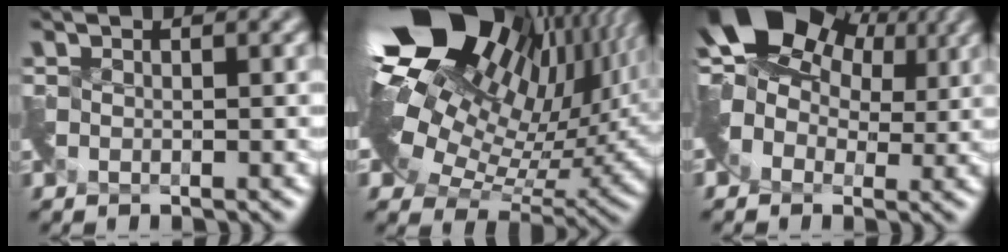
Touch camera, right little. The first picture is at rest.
{"total": 19.4, "force": [8.4, 10.2, 14.2], "torque": [-0.238, 0.037, 0.150]}
{"total": 10.4, "force": [3.9, 7.4, 6.3], "torque": [-0.108, 0.015, 0.063]}